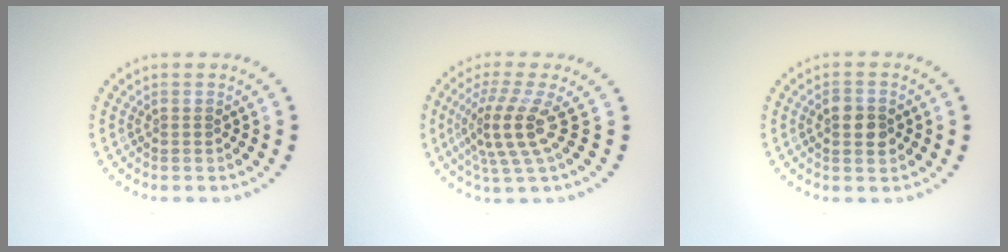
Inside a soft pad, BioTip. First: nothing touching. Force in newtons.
{"total": 4.0, "press": 2.7, "slide": 2.9}
{"total": 2.6, "press": 2.6, "slide": 0.1}